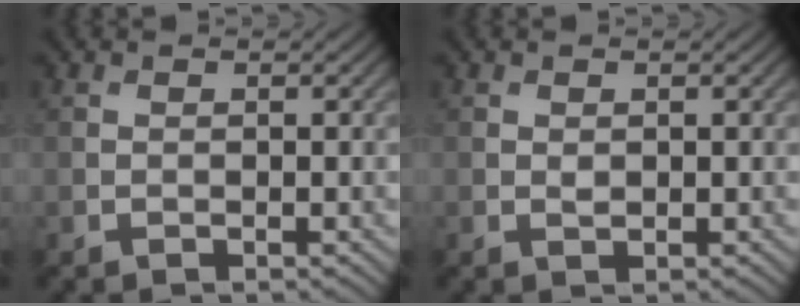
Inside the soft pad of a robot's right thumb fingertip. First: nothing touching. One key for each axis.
{"total": 0.6, "fx": 0.2, "fy": 0.4, "fz": 0.4, "tx": -0.009, "ty": -0.002, "tz": 0.005}